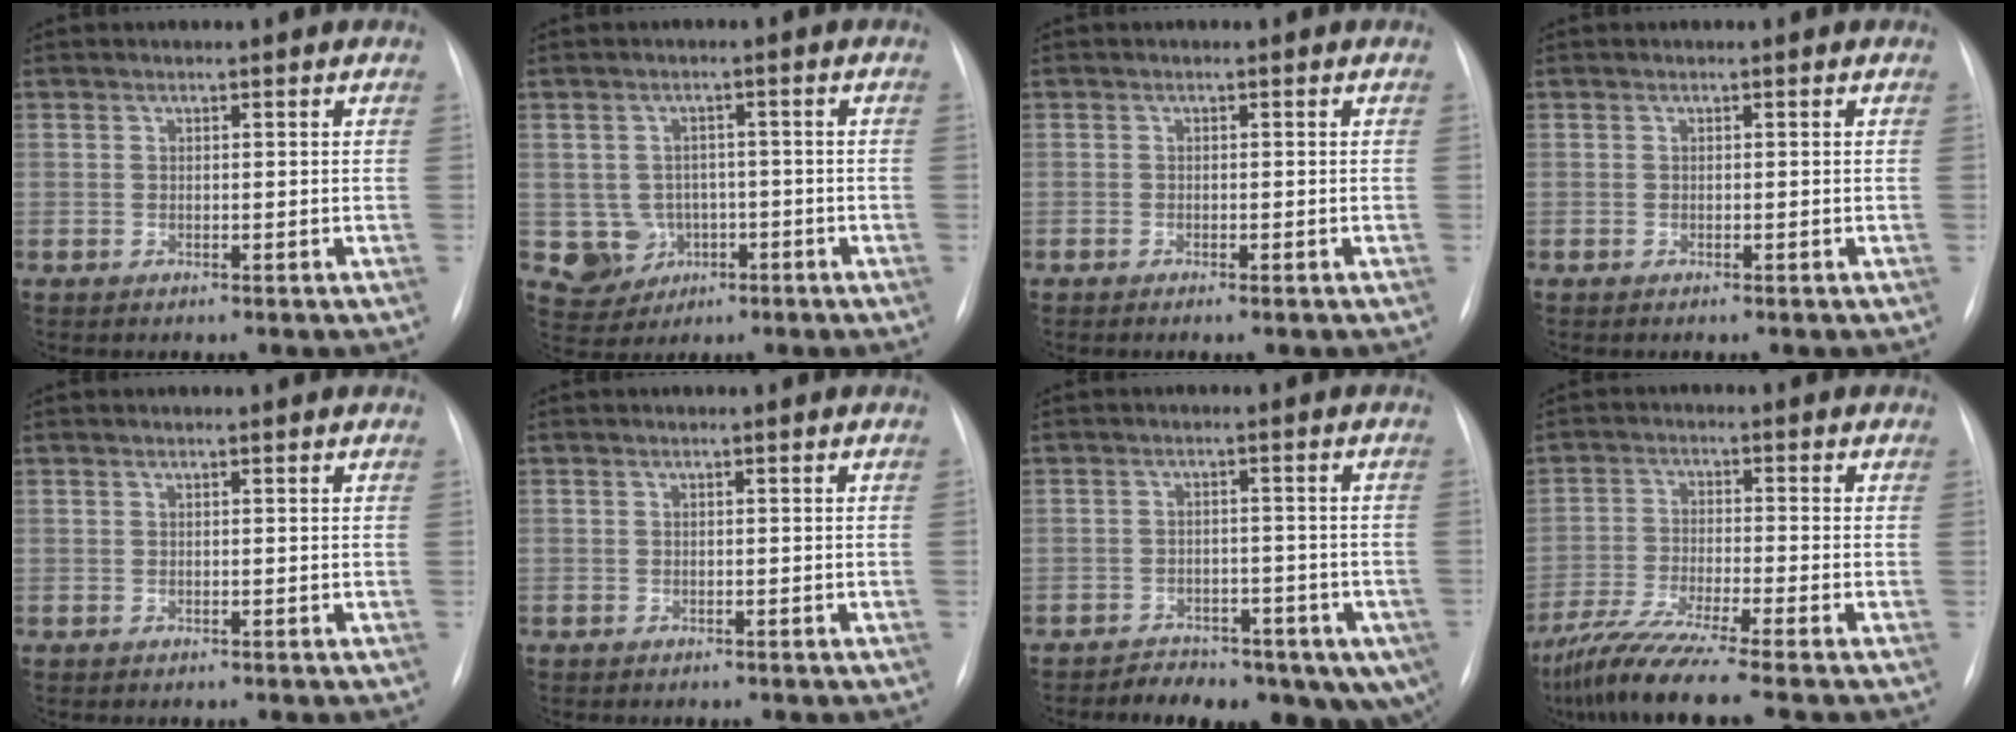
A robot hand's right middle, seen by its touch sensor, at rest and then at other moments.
{"total": 5.6, "force": [-1.2, 5.4, 1.0], "torque": [-0.017, 0.011, -0.009]}
{"total": 0.8, "force": [-0.6, 0.0, 0.6], "torque": [-0.013, -0.002, -0.009]}
{"total": 0.0}
{"total": 0.0}
{"total": 0.0}
{"total": 14.5, "force": [-9.5, 7.4, 8.0], "torque": [-0.099, 0.007, -0.117]}
{"total": 11.7, "force": [-9.1, -1.8, 7.0], "torque": [-0.126, -0.042, -0.156]}